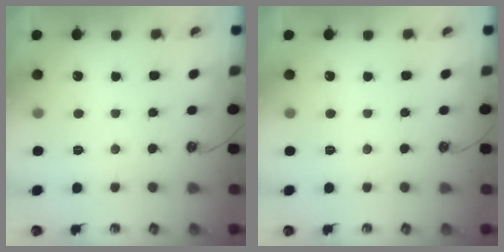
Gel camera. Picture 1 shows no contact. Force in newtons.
{"total": 0.0}